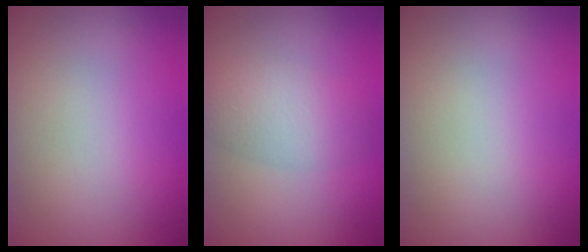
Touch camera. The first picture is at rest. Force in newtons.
{"total": 2.4, "press": 2.4, "slide": 0.3}
{"total": 0.0}